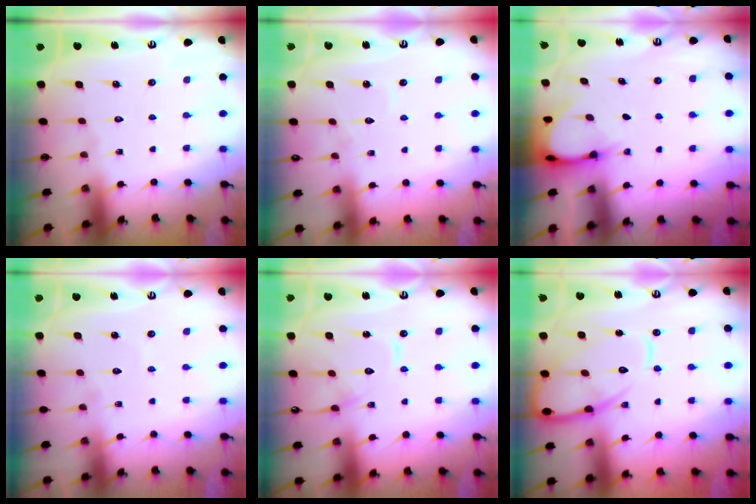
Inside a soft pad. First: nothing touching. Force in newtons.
{"total": 2.7, "press": 2.7, "slide": 0.2}
{"total": 3.8, "press": 3.8, "slide": 0.3}
{"total": 2.6, "press": 2.6, "slide": 0.2}
{"total": 10.6, "press": 10.6, "slide": 0.5}
{"total": 13.6, "press": 13.6, "slide": 1.3}